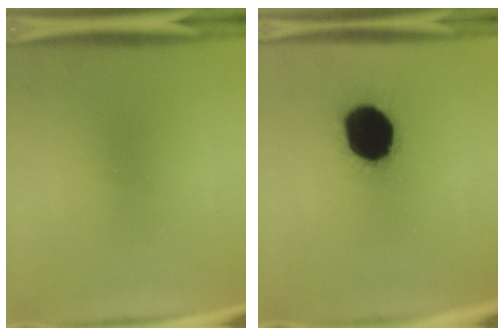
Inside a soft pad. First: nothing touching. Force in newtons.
{"total": 19.7}